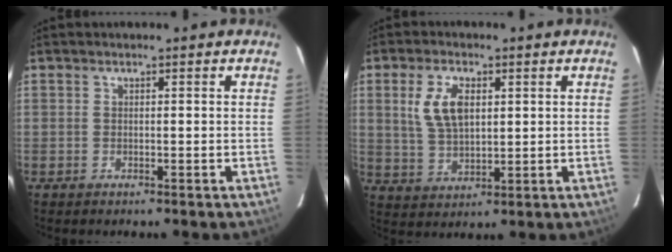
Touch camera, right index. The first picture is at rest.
{"total": 8.1, "force": [2.3, 4.4, 6.5], "torque": [-0.132, 0.007, 0.050]}